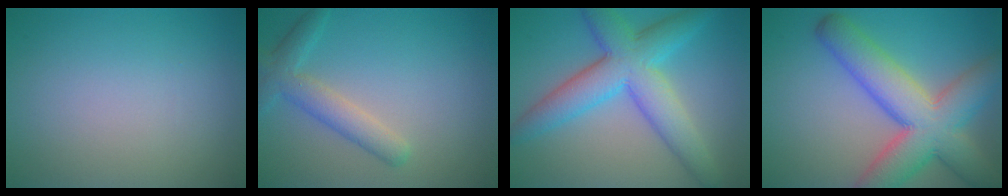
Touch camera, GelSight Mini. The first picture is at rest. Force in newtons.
{"total": 3.4, "press": 3.4, "slide": 0.1}
{"total": 7.7, "press": 7.7, "slide": 0.1}
{"total": 9.8, "press": 9.8, "slide": 0.5}